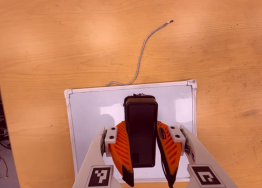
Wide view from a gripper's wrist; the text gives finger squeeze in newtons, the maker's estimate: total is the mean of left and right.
{"total": 7.5, "left": 5.8, "right": 9.3}